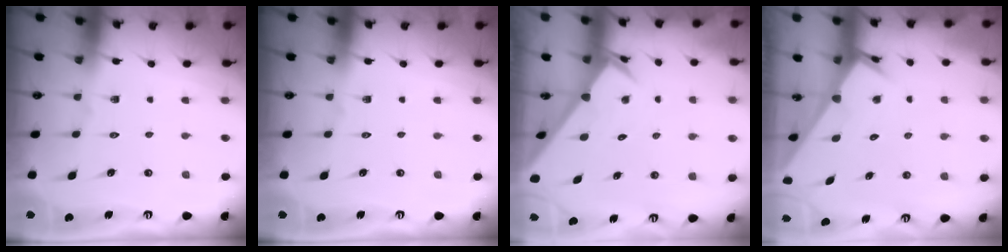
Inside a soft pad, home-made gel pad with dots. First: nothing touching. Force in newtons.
{"total": 0.0}
{"total": 2.7, "press": 2.7, "slide": 0.2}
{"total": 2.6, "press": 2.6, "slide": 0.1}